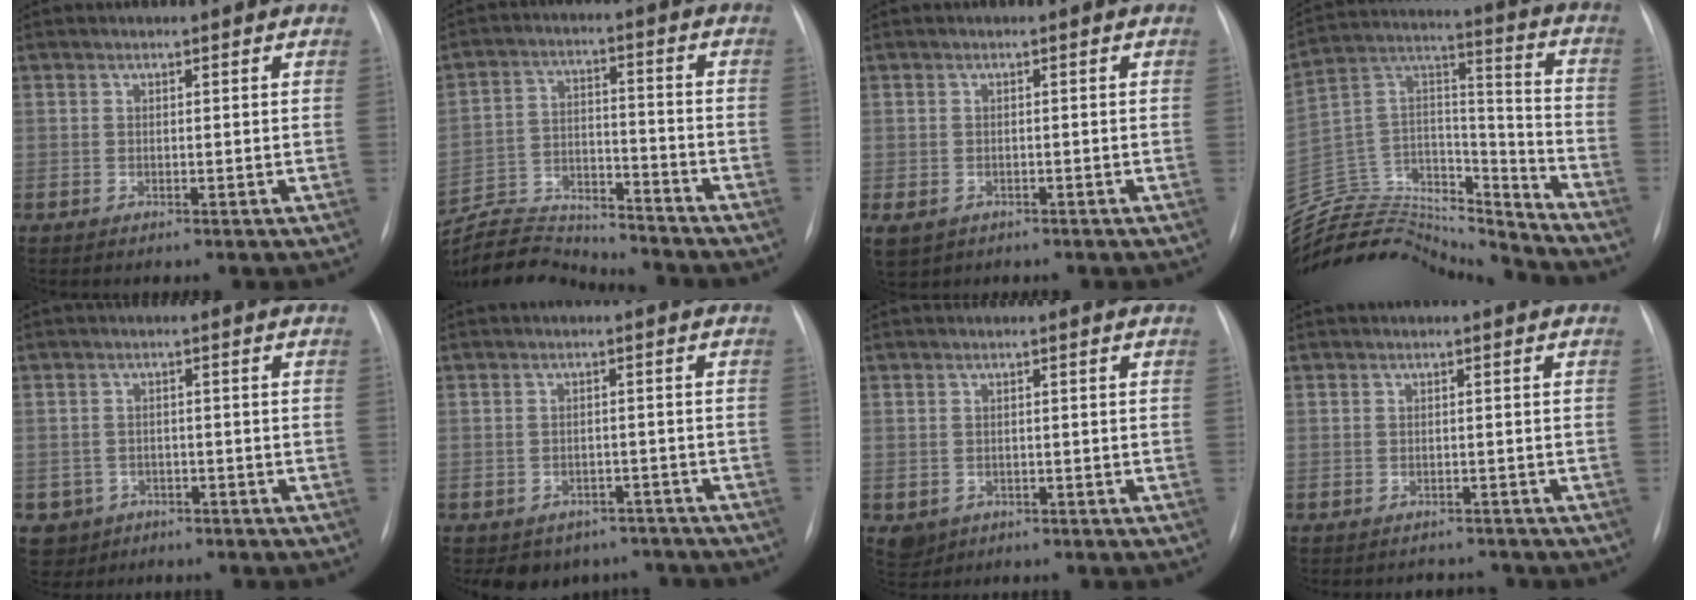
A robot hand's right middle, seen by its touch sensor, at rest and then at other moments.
{"total": 12.4, "force": [-12.3, 0.7, 0.8], "torque": [-0.019, 0.022, -0.209]}
{"total": 5.5, "force": [-3.0, 4.1, 2.2], "torque": [-0.054, -0.002, -0.036]}
{"total": 24.6, "force": [-23.6, 4.8, 5.0], "torque": [-0.123, 0.035, -0.388]}
{"total": 4.9, "force": [-2.6, 4.2, 0.0], "torque": [-0.003, 0.010, -0.036]}
{"total": 8.0, "force": [-6.4, 4.7, 0.7], "torque": [0.002, 0.017, -0.073]}
{"total": 2.6, "force": [-1.1, 2.3, 0.7], "torque": [-0.010, 0.002, -0.008]}
{"total": 2.4, "force": [-2.2, 0.8, -0.5], "torque": [0.008, 0.000, -0.029]}